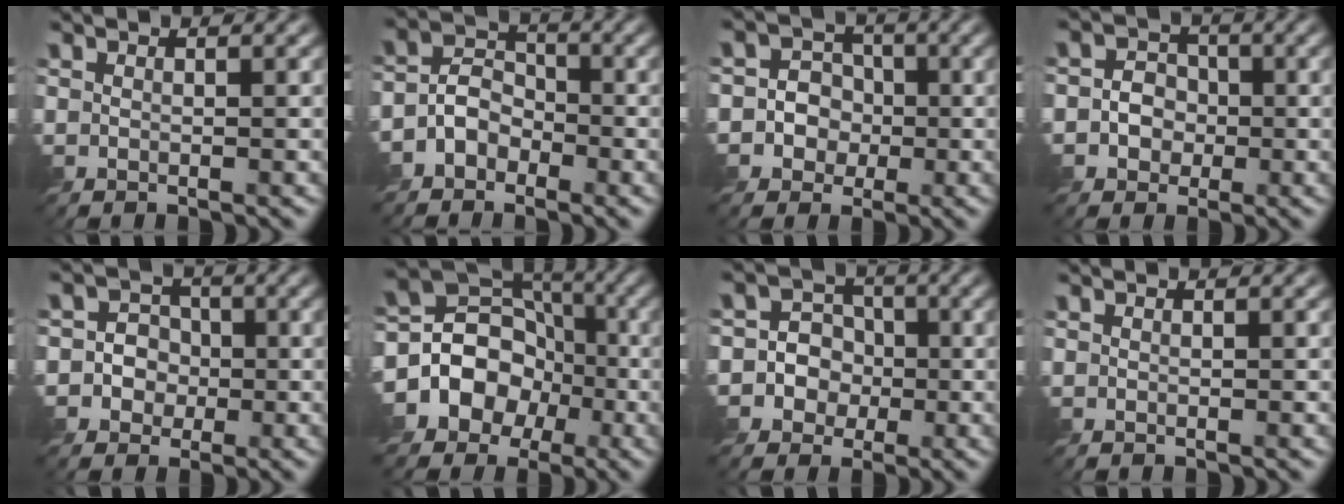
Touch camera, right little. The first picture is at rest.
{"total": 3.1, "force": [-1.9, 2.2, 1.0], "torque": [-0.008, 0.011, -0.049]}
{"total": 4.5, "force": [-1.0, 4.3, 1.0], "torque": [-0.003, 0.022, -0.044]}
{"total": 3.2, "force": [-0.7, 2.9, 1.1], "torque": [0.005, 0.004, -0.033]}
{"total": 3.9, "force": [-0.9, 3.7, 0.8], "torque": [0.003, 0.016, -0.040]}
{"total": 12.1, "force": [-4.3, 10.4, 4.5], "torque": [-0.080, 0.003, -0.095]}
{"total": 5.4, "force": [-1.3, 5.1, 1.0], "torque": [-0.003, 0.025, -0.052]}
{"total": 0.0}